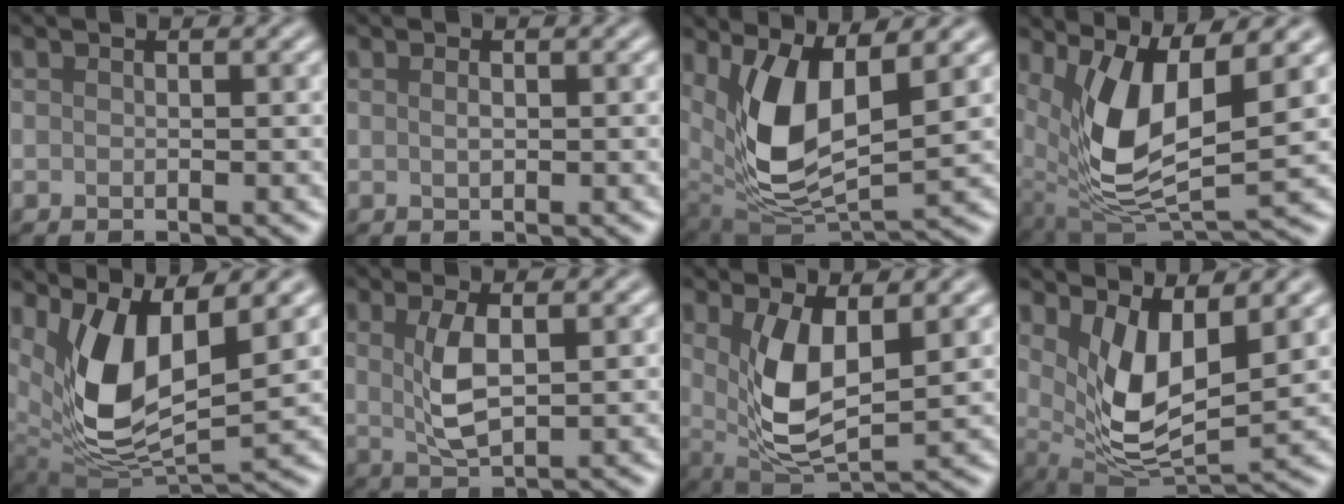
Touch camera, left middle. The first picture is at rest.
{"total": 0.0}
{"total": 7.4, "force": [2.1, 3.3, 6.3], "torque": [-0.142, -0.020, 0.049]}
{"total": 9.1, "force": [2.4, 3.4, 8.1], "torque": [-0.179, -0.012, 0.056]}
{"total": 9.0, "force": [3.3, 3.8, 7.4], "torque": [-0.160, -0.017, 0.074]}
{"total": 3.2, "force": [0.5, 0.9, 3.0], "torque": [-0.071, -0.004, 0.020]}
{"total": 5.7, "force": [0.9, 2.3, 5.2], "torque": [-0.112, -0.018, 0.030]}
{"total": 6.7, "force": [2.0, 2.6, 5.8], "torque": [-0.120, -0.017, 0.046]}